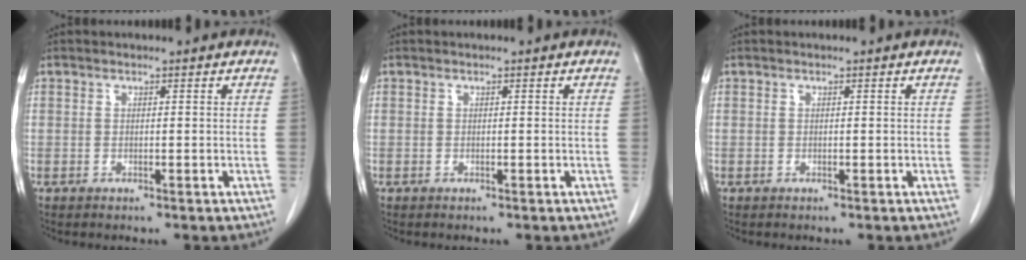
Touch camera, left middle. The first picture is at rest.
{"total": 0.0}
{"total": 0.0}